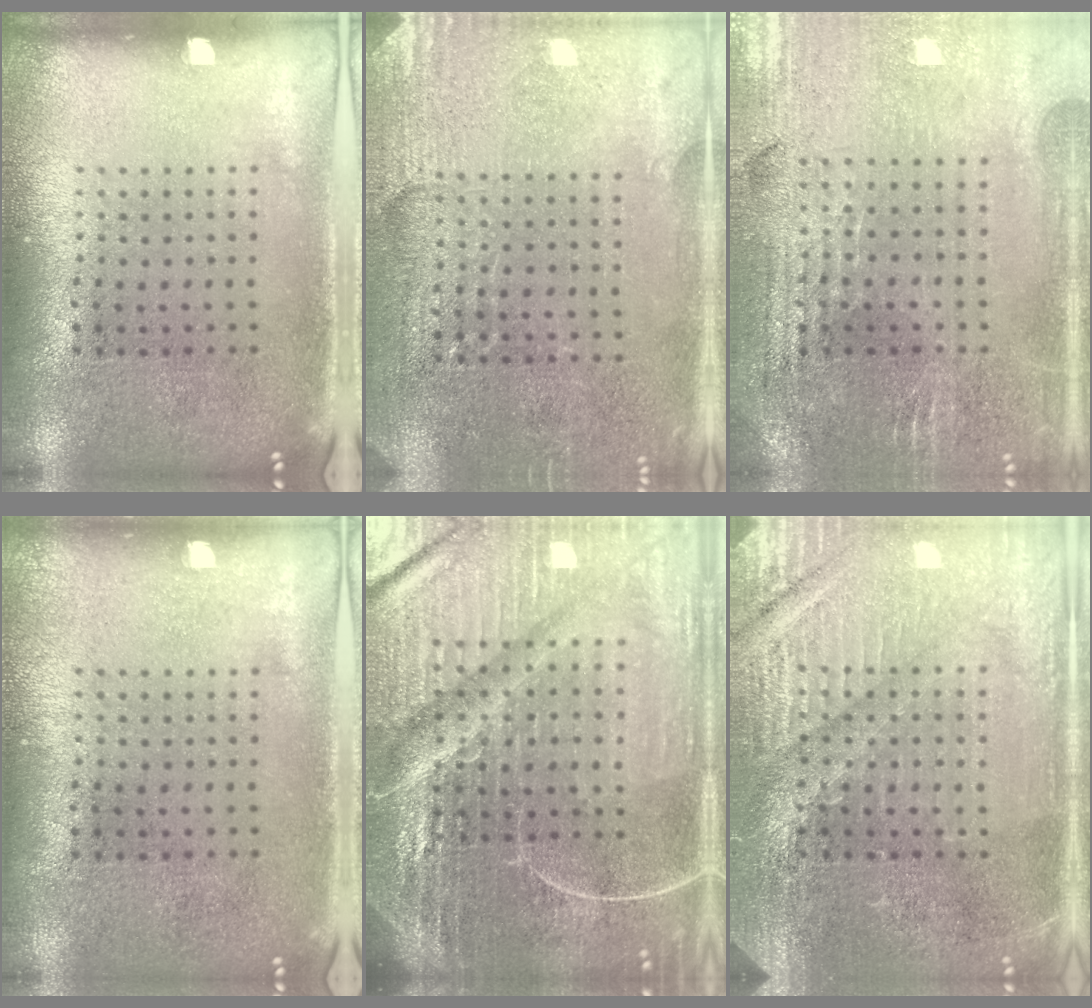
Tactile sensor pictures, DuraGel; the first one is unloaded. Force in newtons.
{"total": 2.9, "press": 2.8, "slide": 0.6}
{"total": 1.8, "press": 1.7, "slide": 0.4}
{"total": 0.0}
{"total": 7.1, "press": 6.2, "slide": 3.5}
{"total": 4.2, "press": 4.1, "slide": 1.2}